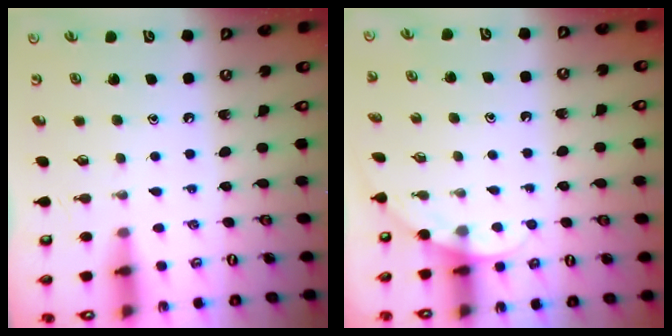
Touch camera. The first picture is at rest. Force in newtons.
{"total": 2.8, "press": 2.8, "slide": 0.1}